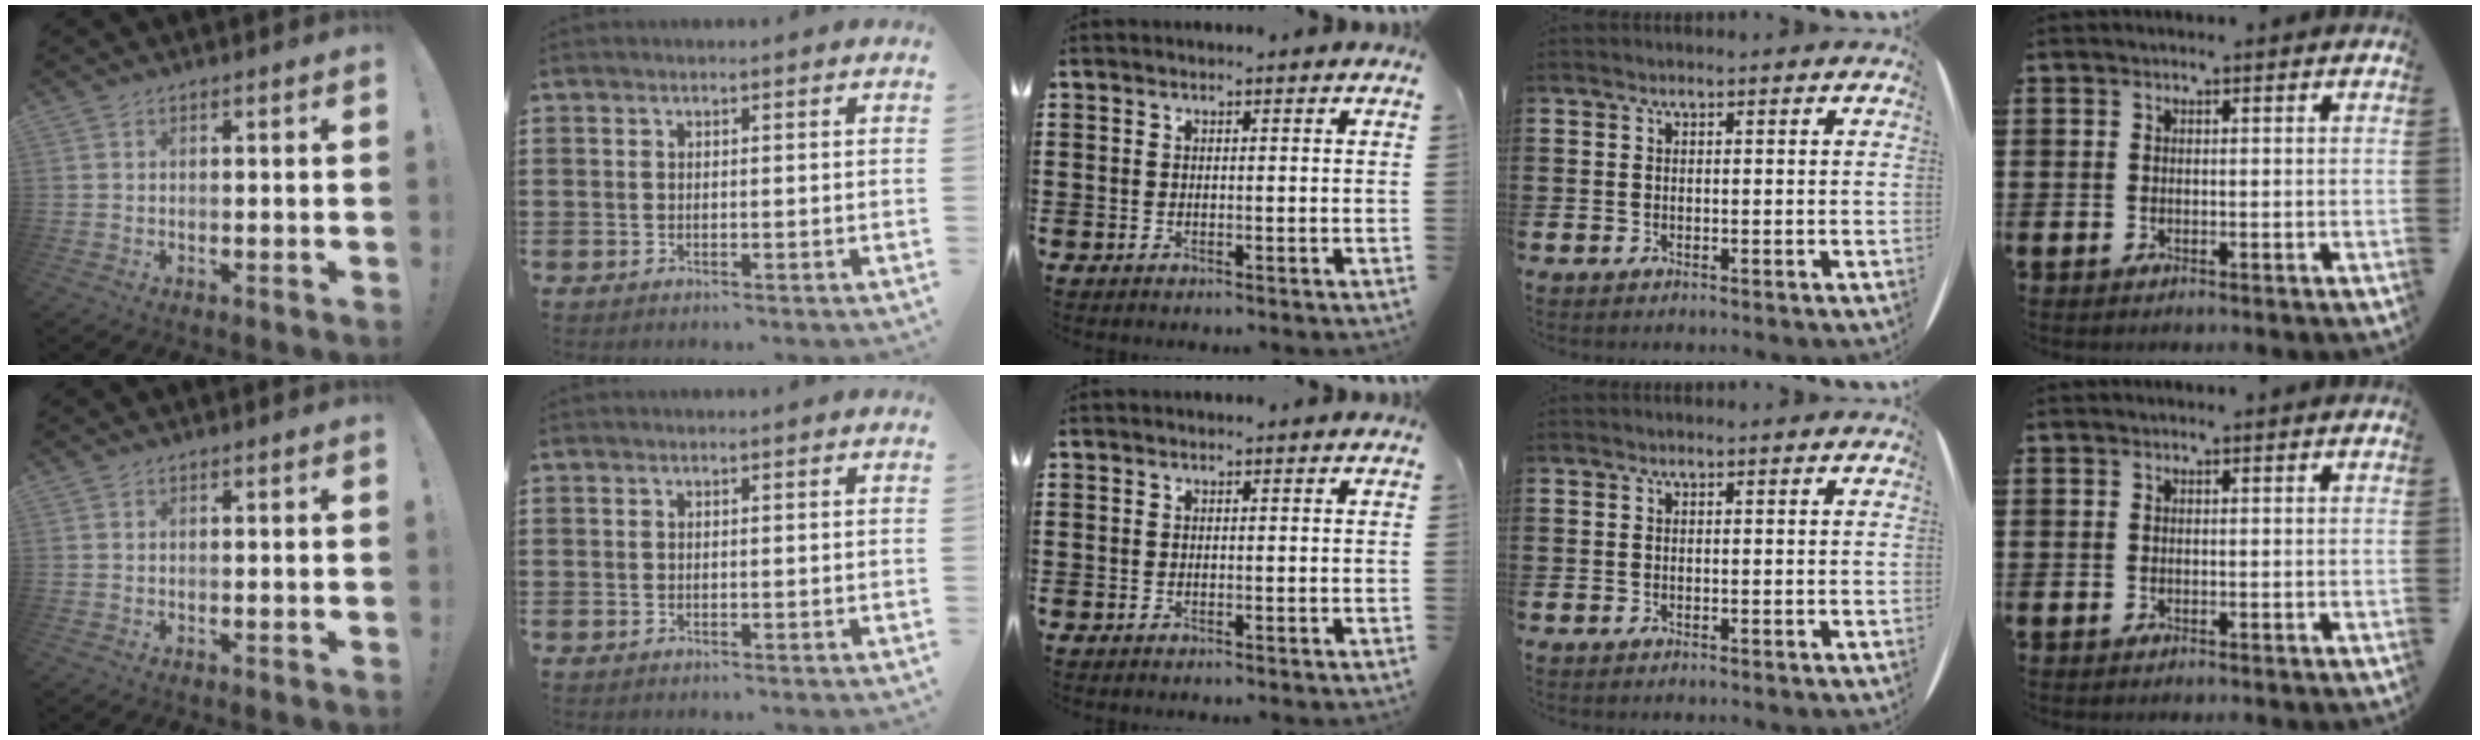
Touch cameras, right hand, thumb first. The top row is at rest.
{}